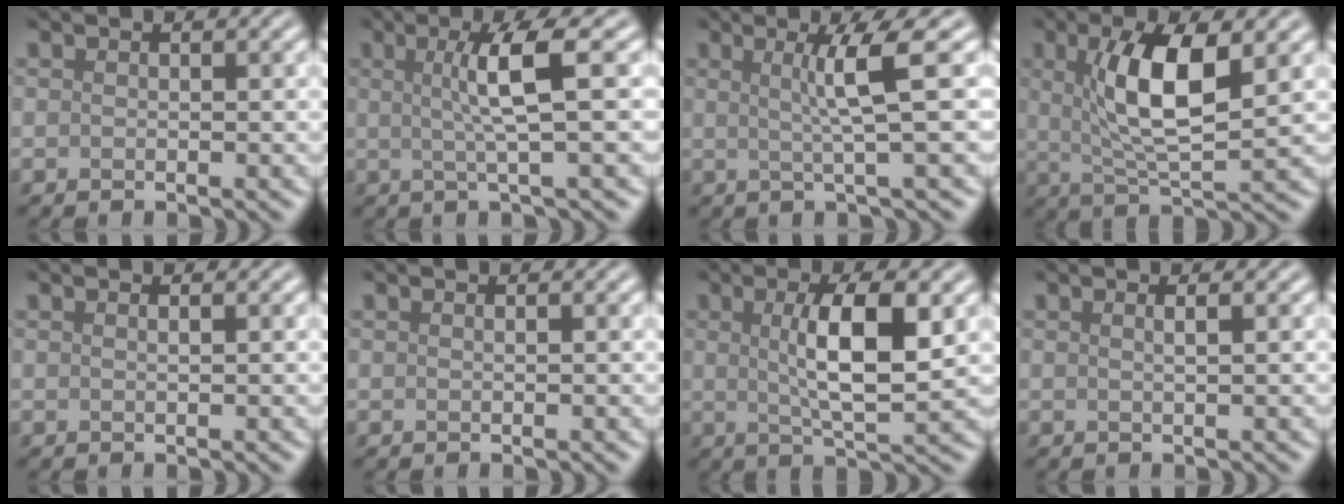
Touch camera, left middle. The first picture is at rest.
{"total": 4.5, "force": [0.7, 0.5, 4.4], "torque": [-0.078, 0.002, 0.011]}
{"total": 4.1, "force": [0.8, 0.4, 4.0], "torque": [-0.068, 0.003, 0.011]}
{"total": 7.4, "force": [1.8, 2.3, 6.8], "torque": [-0.122, -0.001, 0.035]}
{"total": 0.6, "force": [0.3, 0.2, 0.4], "torque": [-0.003, 0.000, 0.001]}
{"total": 0.0}
{"total": 6.4, "force": [1.1, 1.6, 6.1], "torque": [-0.102, 0.004, 0.021]}
{"total": 1.4, "force": [0.5, 0.6, 1.1], "torque": [-0.006, 0.000, -0.003]}